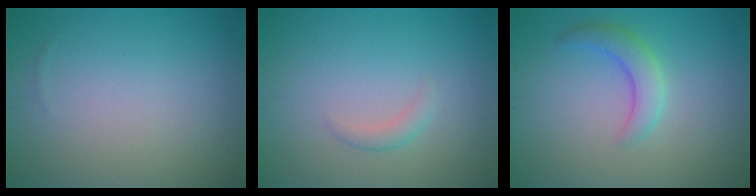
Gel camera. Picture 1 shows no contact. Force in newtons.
{"total": 1.1, "press": 1.1, "slide": 0.1}
{"total": 2.9, "press": 2.9, "slide": 0.2}